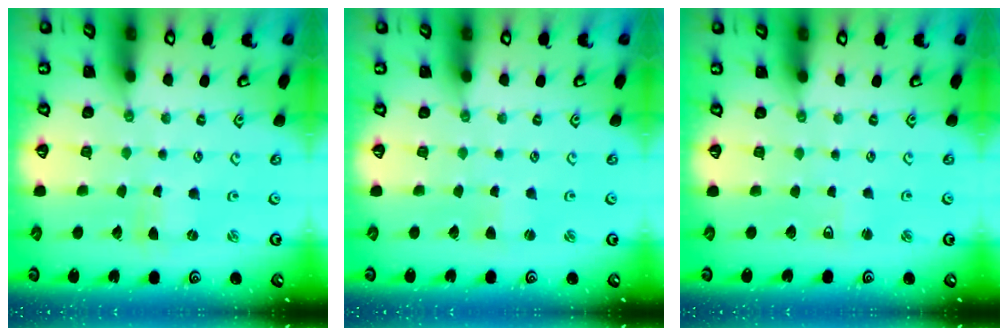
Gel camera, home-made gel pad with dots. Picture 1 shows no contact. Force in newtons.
{"total": 0.7, "press": 0.7, "slide": 0.1}
{"total": 2.2, "press": 2.1, "slide": 0.6}